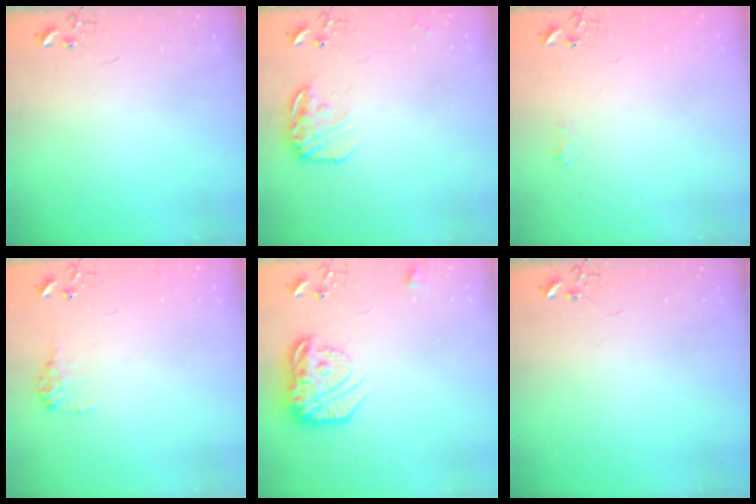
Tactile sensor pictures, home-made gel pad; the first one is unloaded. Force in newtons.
{"total": 13.7, "press": 13.7, "slide": 0.9}
{"total": 4.8, "press": 4.7, "slide": 0.6}
{"total": 8.9, "press": 8.9, "slide": 0.3}
{"total": 18.4, "press": 18.3, "slide": 1.7}
{"total": 0.0}